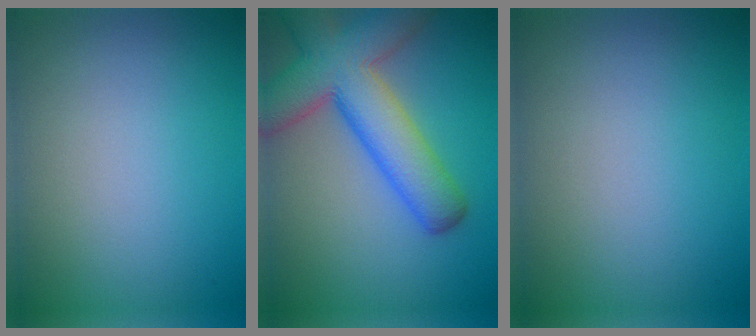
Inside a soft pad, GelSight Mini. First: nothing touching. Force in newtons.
{"total": 9.4, "press": 9.4, "slide": 0.4}
{"total": 0.0}